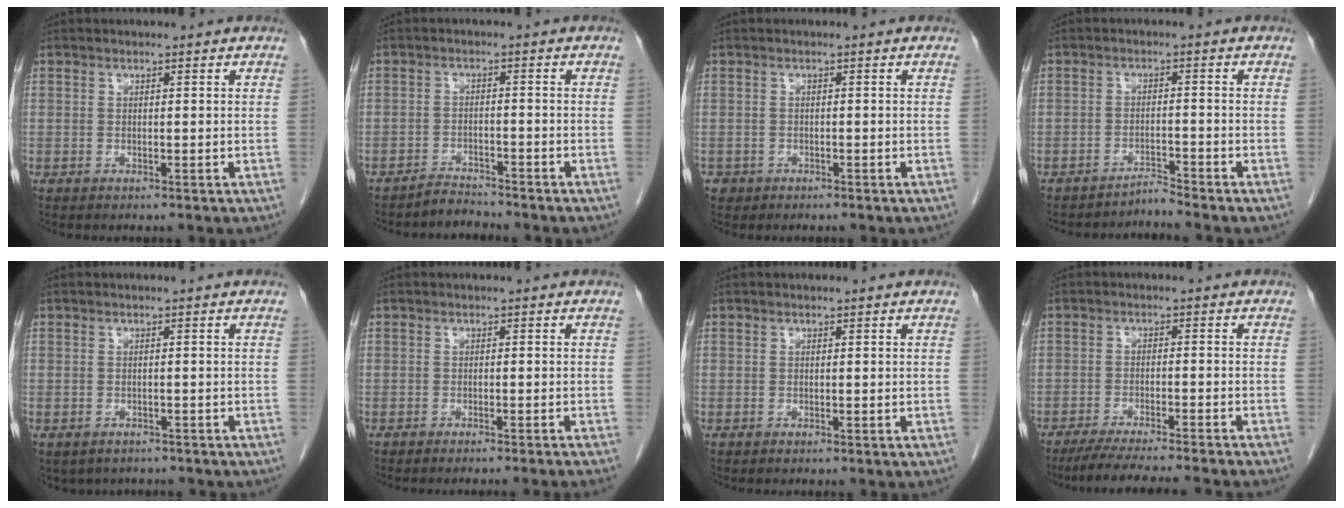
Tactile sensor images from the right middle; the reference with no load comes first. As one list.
[{"total": 2.5, "force": [-2.4, 0.1, -0.5], "torque": [0.013, -0.010, -0.040]}, {"total": 1.2, "force": [-0.7, 1.0, 0.0], "torque": [-0.007, 0.003, -0.010]}, {"total": 2.4, "force": [-2.2, -0.8, -0.6], "torque": [0.019, -0.007, -0.033]}, {"total": 5.0, "force": [-4.0, 2.7, 1.1], "torque": [-0.006, 0.007, -0.046]}, {"total": 5.1, "force": [-4.5, -1.4, 2.0], "torque": [-0.010, -0.001, -0.055]}, {"total": 0.0}, {"total": 11.7, "force": [-10.4, -0.7, 5.4], "torque": [-0.061, -0.021, -0.155]}]